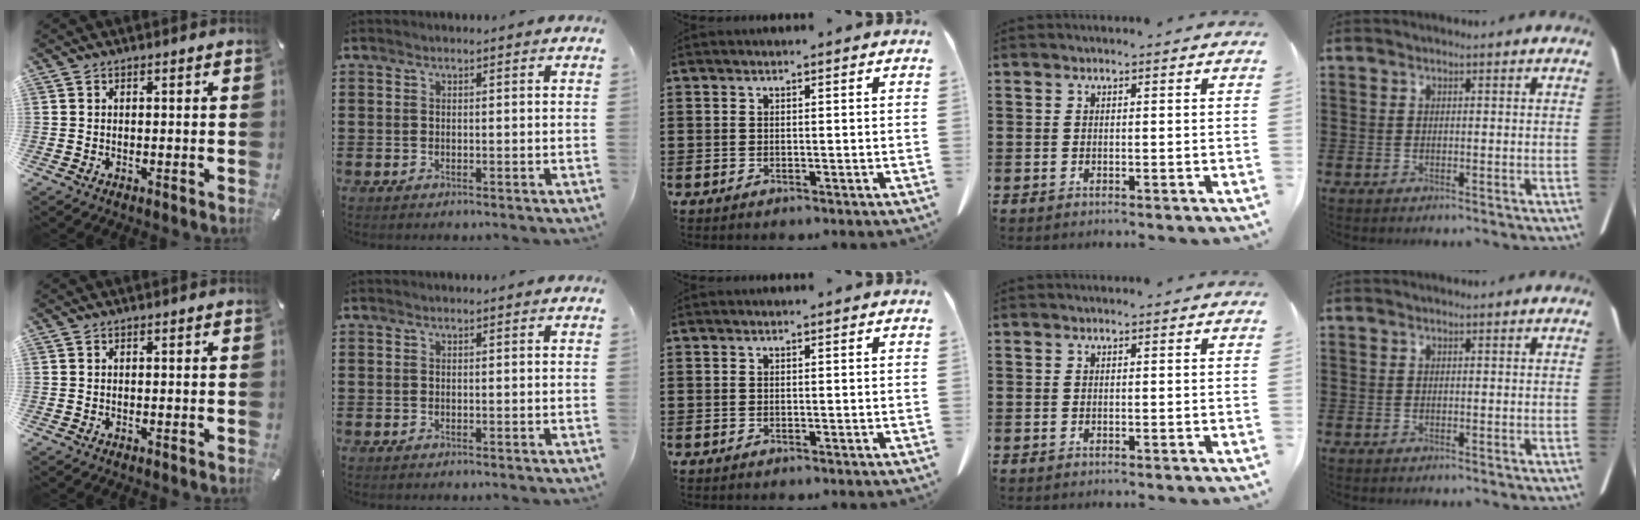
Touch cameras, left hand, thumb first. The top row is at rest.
{}